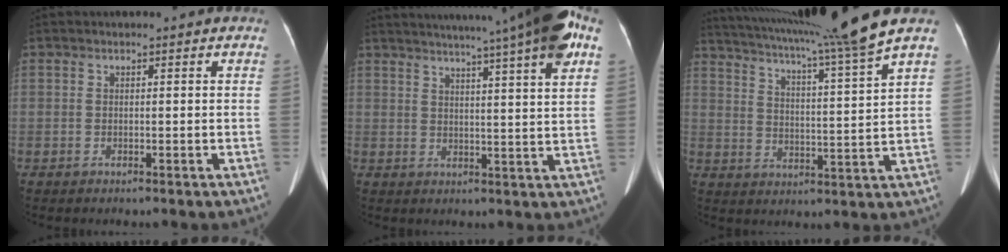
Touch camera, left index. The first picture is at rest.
{"total": 19.6, "force": [14.9, -0.4, 12.7], "torque": [-0.198, 0.011, 0.184]}
{"total": 15.4, "force": [13.0, -3.3, 7.4], "torque": [-0.131, -0.038, 0.191]}